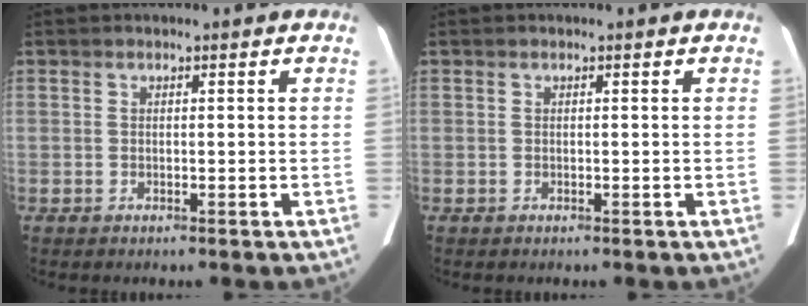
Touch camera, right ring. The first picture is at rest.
{"total": 0.0}